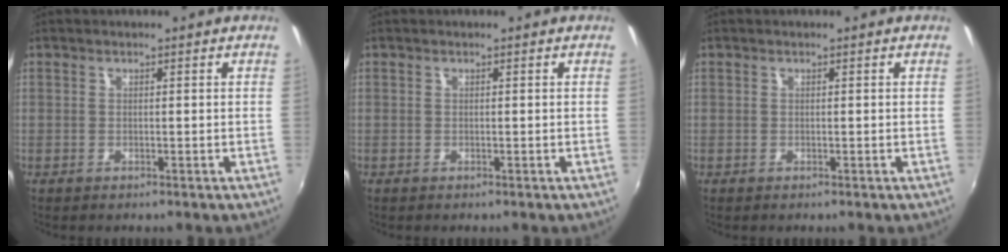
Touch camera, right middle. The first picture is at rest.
{"total": 0.0}
{"total": 0.0}